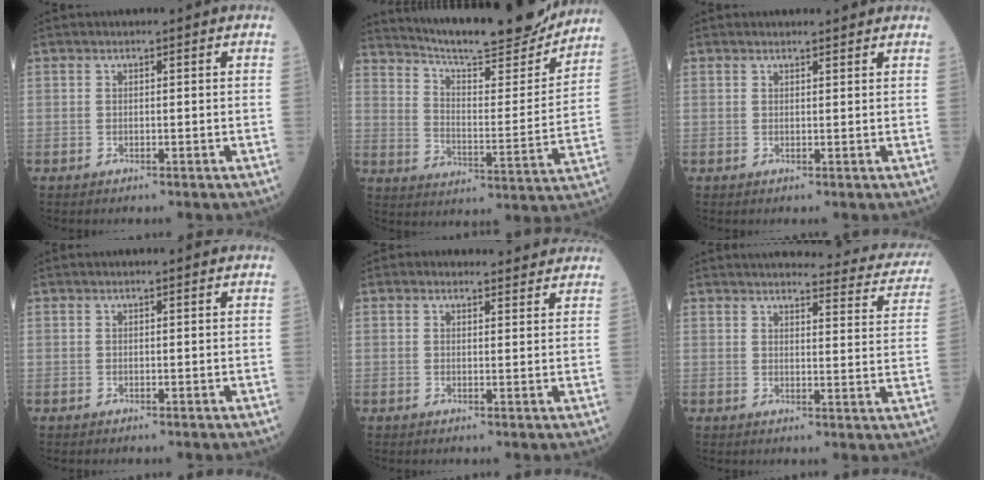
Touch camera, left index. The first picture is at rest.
{"total": 21.5, "force": [19.8, 1.8, 8.2], "torque": [-0.132, -0.036, 0.281]}
{"total": 2.0, "force": [1.9, 0.4, 0.3], "torque": [-0.013, 0.006, 0.024]}
{"total": 1.0, "force": [0.9, 0.0, 0.3], "torque": [-0.011, 0.007, 0.012]}
{"total": 3.2, "force": [3.0, 1.1, 0.1], "torque": [-0.006, 0.005, 0.030]}
{"total": 20.7, "force": [19.7, 3.3, 5.6], "torque": [-0.049, -0.054, 0.209]}